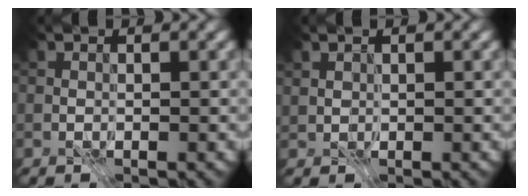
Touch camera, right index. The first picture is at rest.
{"total": 0.8, "force": [0.6, 0.6, 0.3], "torque": [-0.009, 0.000, 0.012]}